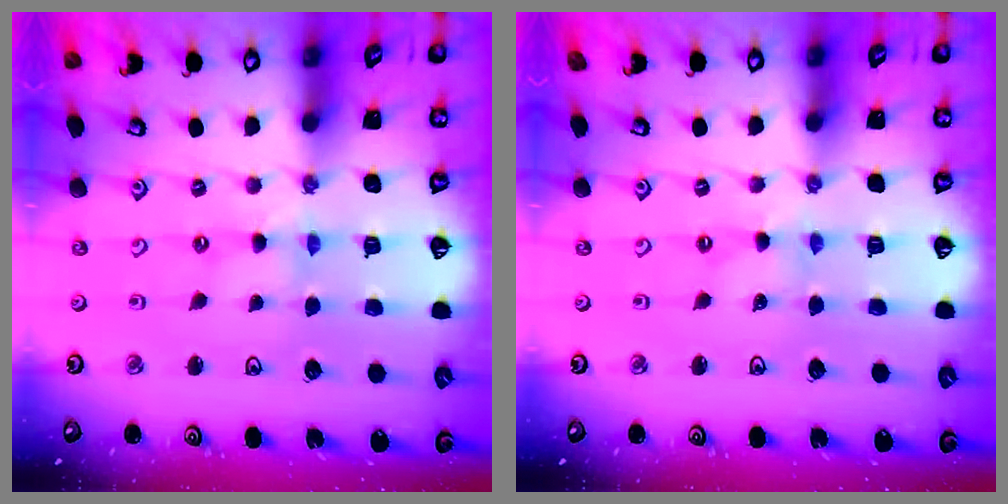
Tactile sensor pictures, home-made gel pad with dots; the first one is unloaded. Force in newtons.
{"total": 0.0}